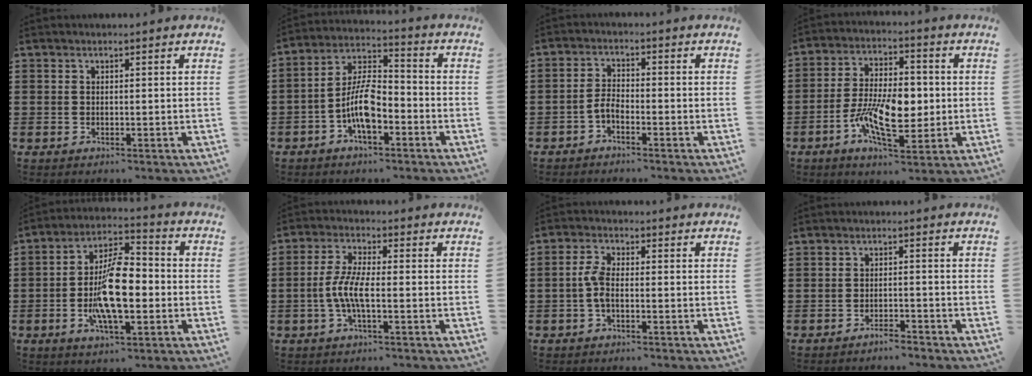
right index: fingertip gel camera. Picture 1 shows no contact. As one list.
[{"total": 8.2, "force": [-3.2, 3.4, 6.6], "torque": [-0.145, 0.004, -0.065]}, {"total": 2.7, "force": [-1.8, 0.9, 1.7], "torque": [-0.048, 0.002, -0.040]}, {"total": 11.1, "force": [-2.0, 5.6, 9.4], "torque": [-0.177, 0.000, -0.039]}, {"total": 11.9, "force": [-2.7, 4.7, 10.6], "torque": [-0.223, -0.003, -0.051]}, {"total": 5.5, "force": [-1.6, 1.4, 5.1], "torque": [-0.124, -0.009, -0.040]}, {"total": 3.7, "force": [-0.8, 1.5, 3.3], "torque": [-0.083, -0.002, -0.022]}, {"total": 2.2, "force": [-2.1, 0.1, 0.5], "torque": [-0.013, 0.002, -0.043]}]